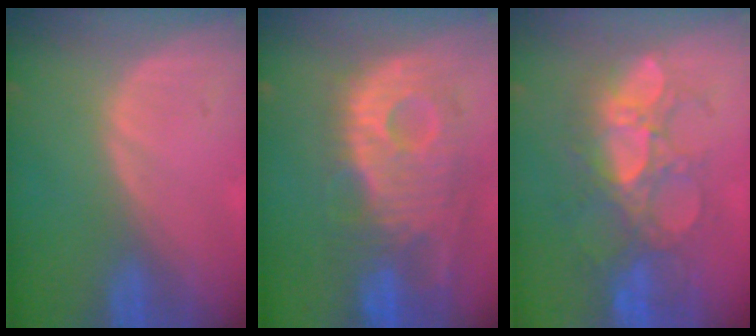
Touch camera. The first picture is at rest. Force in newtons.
{"total": 12.2, "press": 10.8, "slide": 5.6}
{"total": 9.6, "press": 9.0, "slide": 3.2}